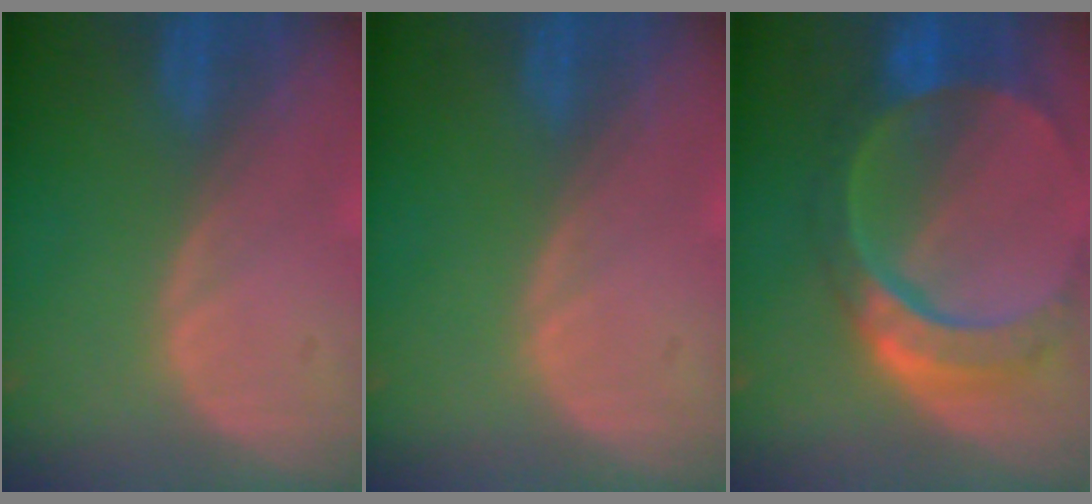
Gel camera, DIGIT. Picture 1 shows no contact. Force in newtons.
{"total": 0.0}
{"total": 11.0, "press": 9.3, "slide": 5.8}